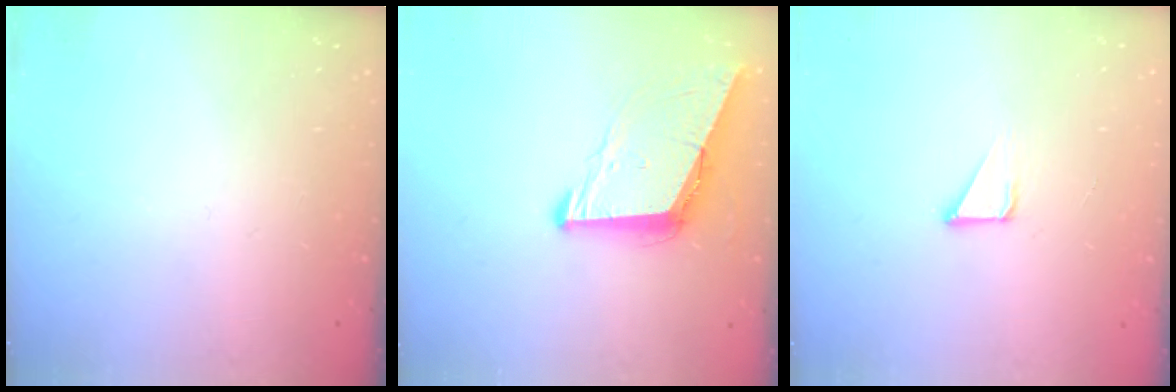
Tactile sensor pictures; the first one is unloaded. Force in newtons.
{"total": 8.6, "press": 7.7, "slide": 3.8}
{"total": 2.2, "press": 2.2, "slide": 0.2}